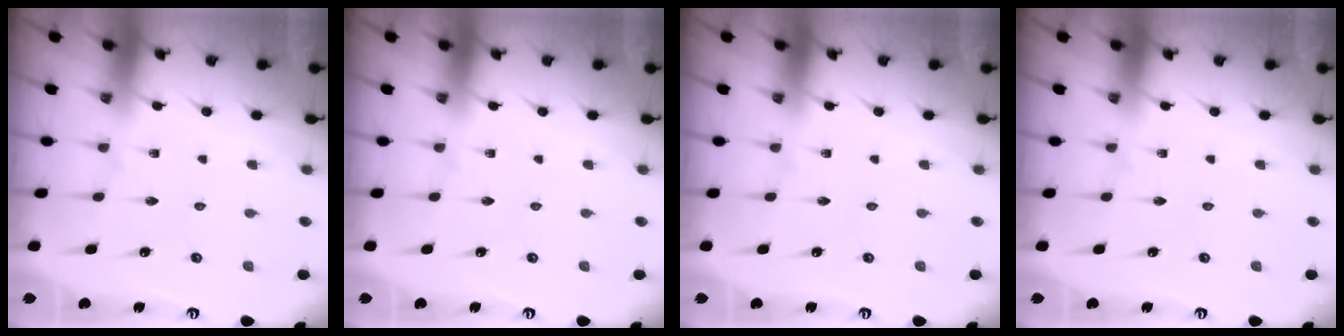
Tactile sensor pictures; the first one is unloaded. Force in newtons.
{"total": 0.0}
{"total": 0.0}
{"total": 0.0}